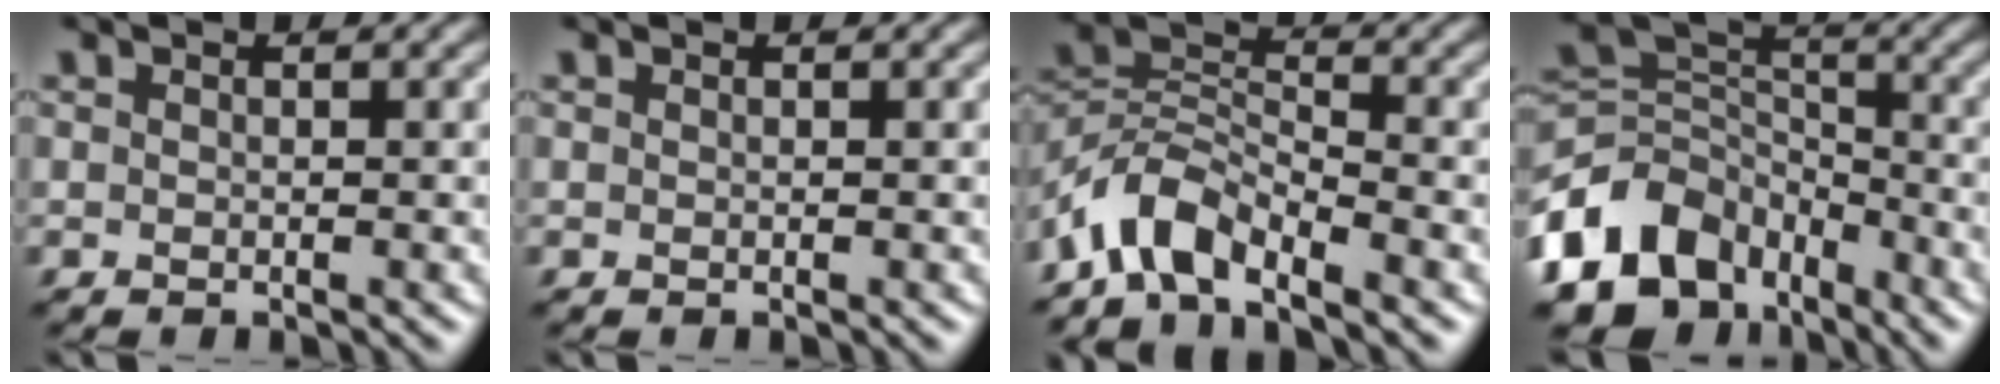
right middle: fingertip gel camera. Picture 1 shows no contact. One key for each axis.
{"total": 0.0}
{"total": 5.0, "fx": -4.0, "fy": 1.8, "fz": 2.5, "tx": -0.041, "ty": 0.006, "tz": -0.090}
{"total": 9.8, "fx": -5.8, "fy": 6.6, "fz": 4.4, "tx": -0.076, "ty": 0.002, "tz": -0.127}